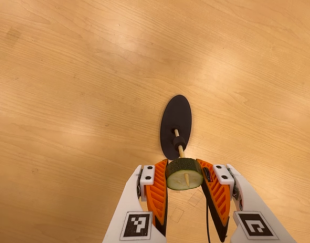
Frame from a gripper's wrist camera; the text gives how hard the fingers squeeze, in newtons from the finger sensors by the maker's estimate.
{"total": 12.1, "left": 11.6, "right": 12.7}